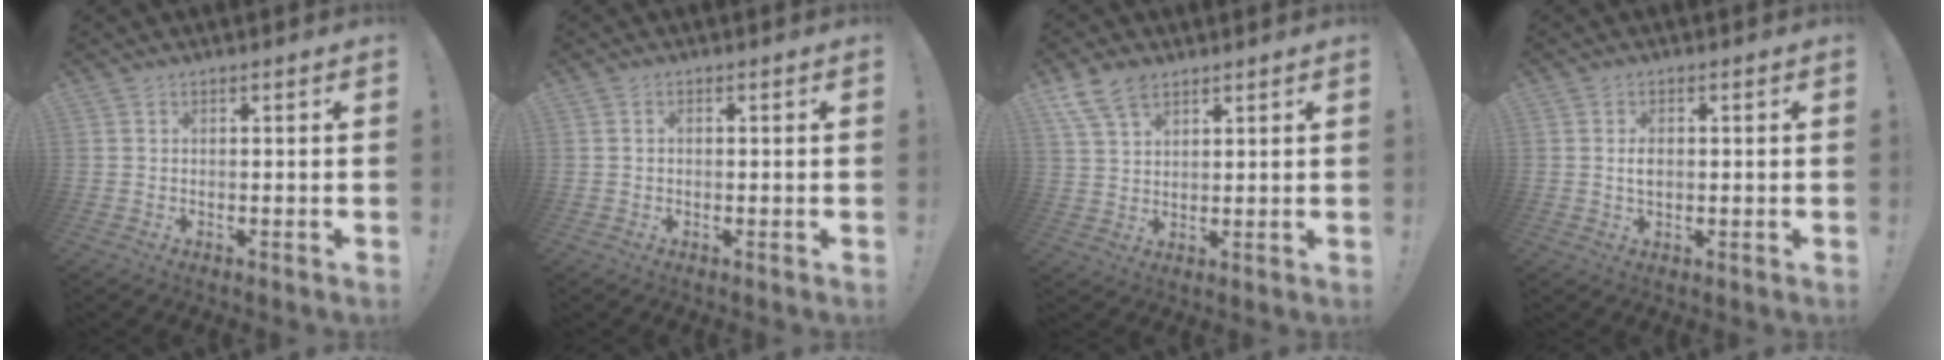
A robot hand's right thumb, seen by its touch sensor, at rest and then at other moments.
{"total": 0.9, "force": [-0.2, 0.7, 0.6], "torque": [-0.015, 0.005, -0.003]}
{"total": 8.4, "force": [5.5, 4.7, 4.2], "torque": [-0.081, -0.015, 0.110]}
{"total": 2.6, "force": [0.1, 1.6, 2.0], "torque": [-0.027, 0.000, -0.002]}